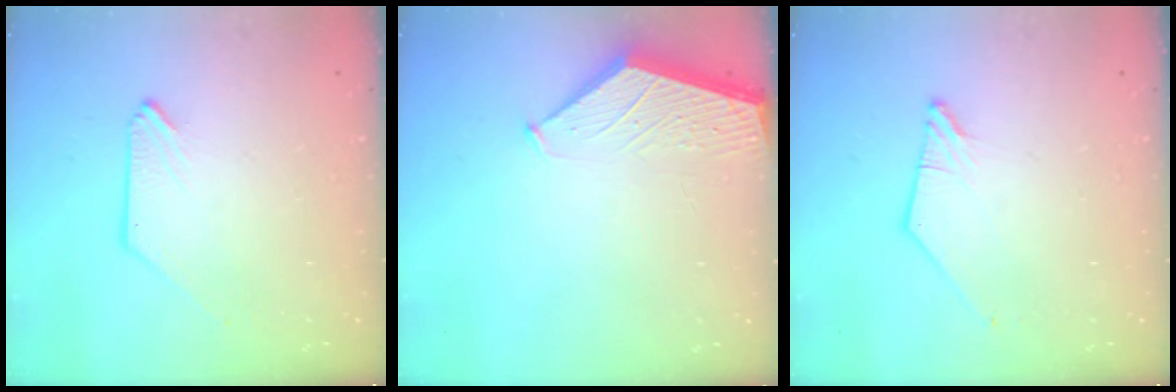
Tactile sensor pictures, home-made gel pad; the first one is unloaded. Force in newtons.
{"total": 1.6, "press": 1.6, "slide": 0.2}
{"total": 0.0}